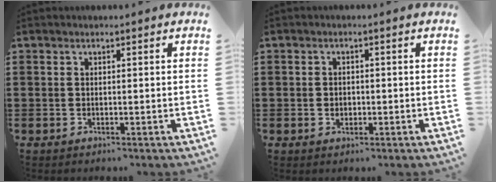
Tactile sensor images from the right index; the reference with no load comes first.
{"total": 1.4, "force": [-0.2, 1.2, 0.8], "torque": [-0.017, 0.006, -0.007]}